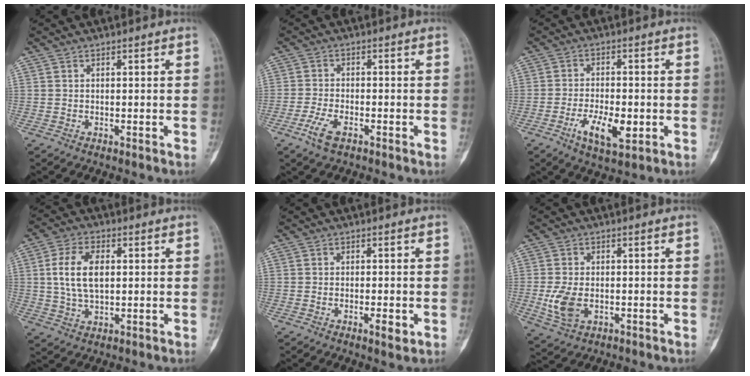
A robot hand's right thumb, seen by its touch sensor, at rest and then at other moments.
{"total": 4.4, "force": [-2.5, 1.8, 3.1], "torque": [-0.070, 0.007, -0.048]}
{"total": 8.3, "force": [-2.7, 3.5, 7.0], "torque": [-0.118, 0.003, -0.044]}
{"total": 9.5, "force": [1.4, 5.4, 7.7], "torque": [-0.143, 0.002, 0.029]}
{"total": 2.9, "force": [-1.0, 0.9, 2.5], "torque": [-0.037, -0.002, -0.012]}
{"total": 6.5, "force": [-1.1, 4.1, 5.0], "torque": [-0.106, -0.004, -0.015]}